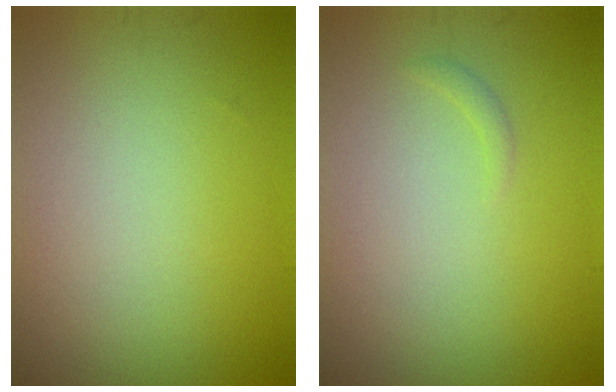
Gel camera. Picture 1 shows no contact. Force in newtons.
{"total": 0.6, "press": 0.6, "slide": 0.1}